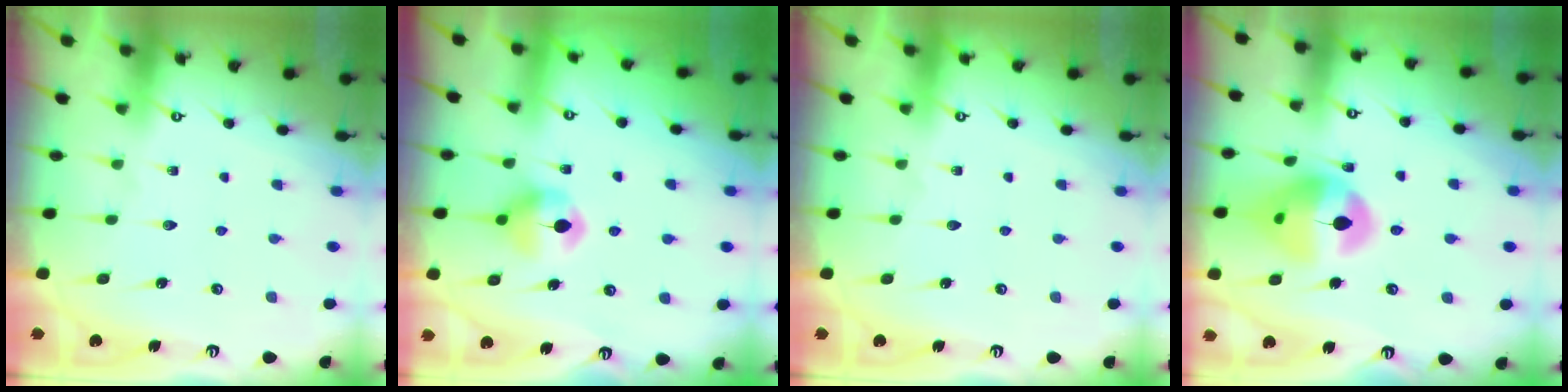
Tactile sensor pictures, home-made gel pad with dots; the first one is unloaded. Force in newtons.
{"total": 6.4, "press": 6.4, "slide": 0.5}
{"total": 0.0}
{"total": 14.6, "press": 14.5, "slide": 1.6}